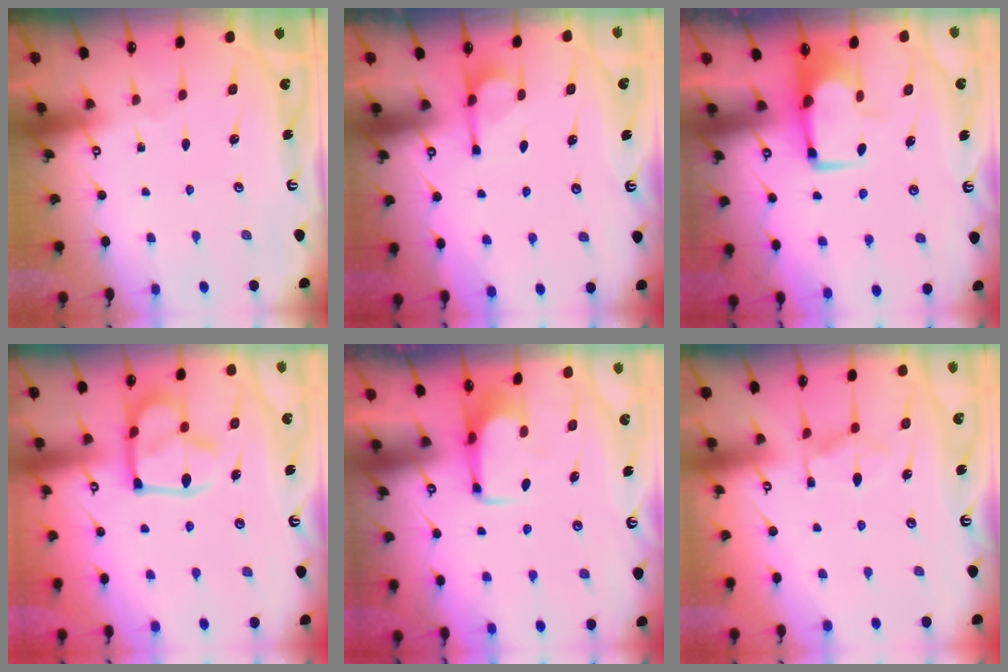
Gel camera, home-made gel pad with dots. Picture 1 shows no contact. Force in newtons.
{"total": 5.4, "press": 5.4, "slide": 0.5}
{"total": 2.4, "press": 2.3, "slide": 0.5}
{"total": 9.8, "press": 9.7, "slide": 1.3}
{"total": 2.0, "press": 2.0, "slide": 0.4}
{"total": 2.6, "press": 2.1, "slide": 1.5}